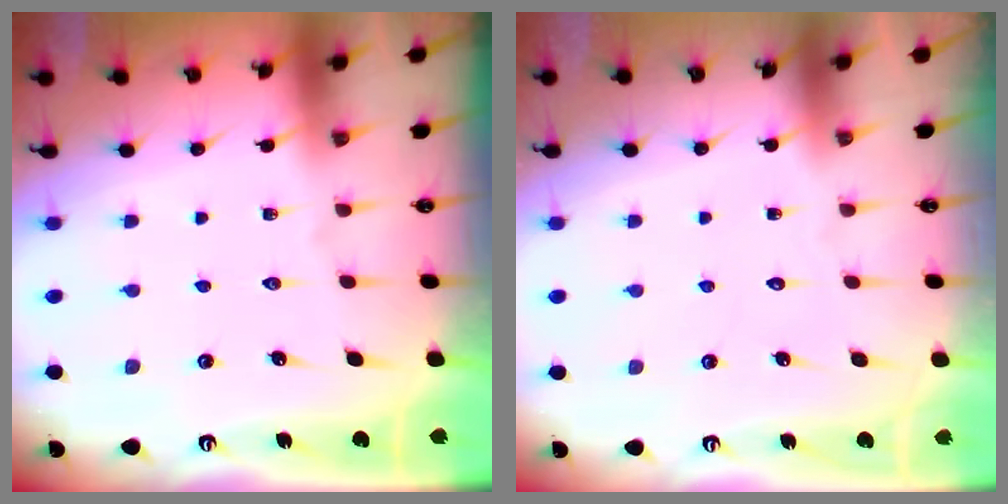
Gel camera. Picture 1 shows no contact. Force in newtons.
{"total": 1.8, "press": 1.8, "slide": 0.1}